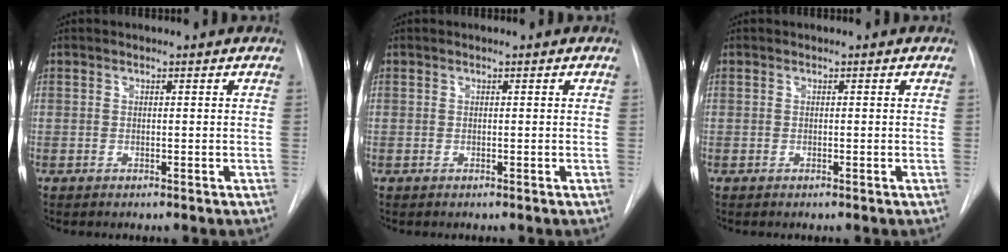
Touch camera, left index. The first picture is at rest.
{"total": 0.0}
{"total": 0.0}